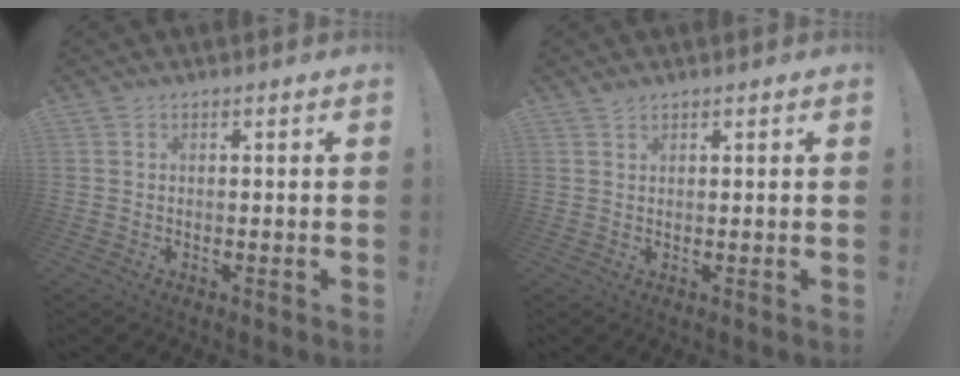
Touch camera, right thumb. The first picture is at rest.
{"total": 1.0, "force": [0.9, 0.3, 0.3], "torque": [0.000, -0.001, 0.017]}